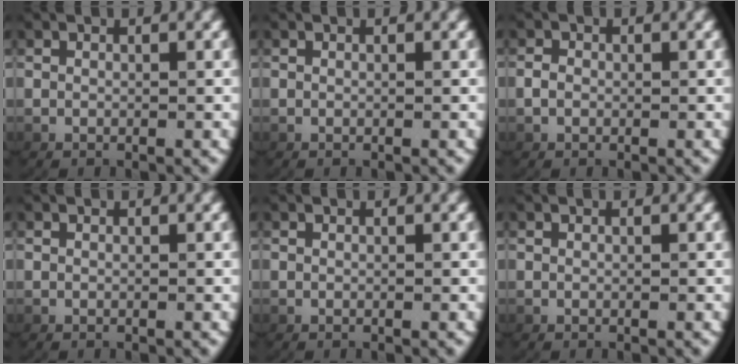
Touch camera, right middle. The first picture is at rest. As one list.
[{"total": 0.0}, {"total": 0.7, "force": [-0.2, 0.5, 0.4], "torque": [-0.018, -0.002, -0.001]}, {"total": 0.0}, {"total": 0.0}, {"total": 0.0}]